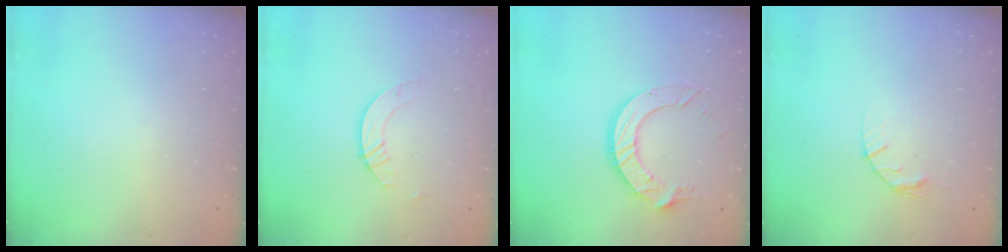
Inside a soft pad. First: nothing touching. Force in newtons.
{"total": 2.8, "press": 2.8, "slide": 0.2}
{"total": 11.3, "press": 11.2, "slide": 1.1}
{"total": 3.9, "press": 3.9, "slide": 0.5}